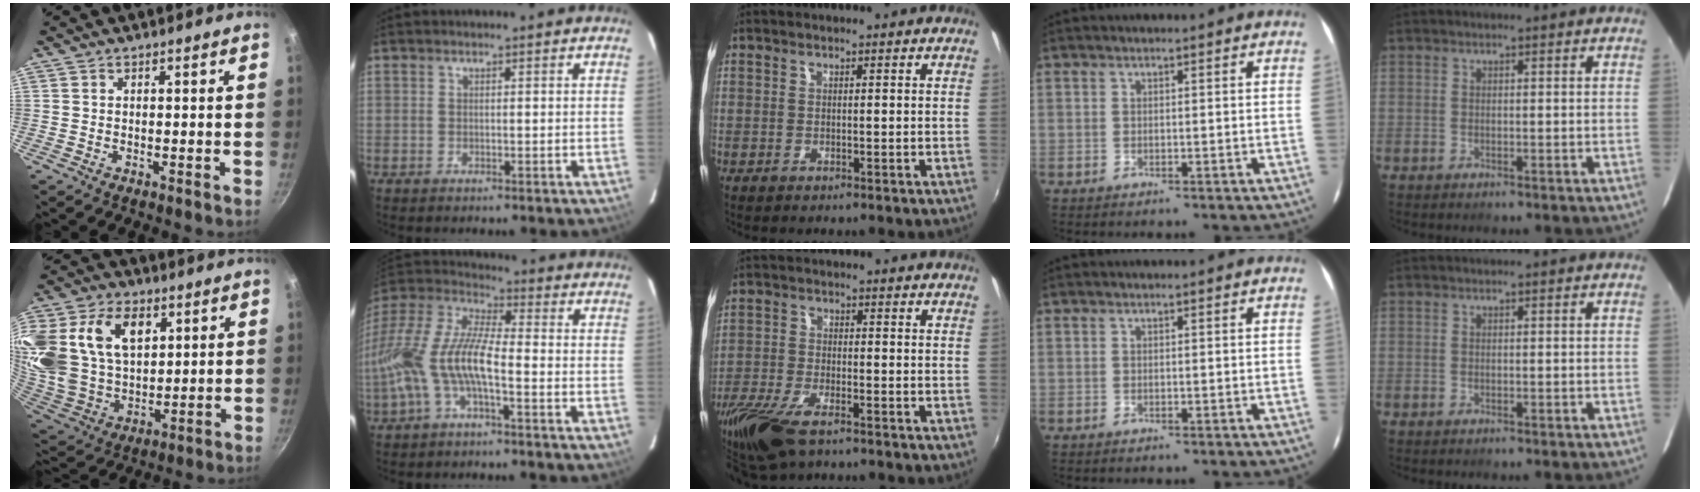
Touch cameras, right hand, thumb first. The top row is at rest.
{"thumb": {"total": 27.6, "force": [10.1, 18.8, 17.5], "torque": [-0.384, 0.019, 0.194]}, "index": {"total": 15.9, "force": [-4.9, 5.1, 14.3], "torque": [-0.297, -0.003, -0.105]}, "middle": {"total": 12.4, "force": [-8.6, 4.3, 7.8], "torque": [-0.188, -0.041, -0.166]}}